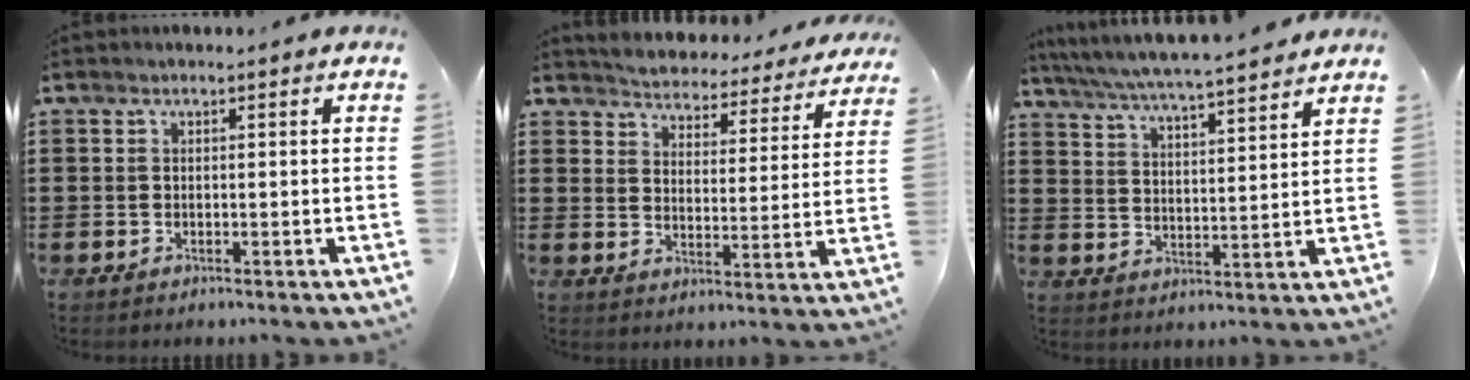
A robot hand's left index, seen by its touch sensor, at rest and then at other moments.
{"total": 4.0, "force": [4.0, -0.1, -0.3], "torque": [-0.021, -0.038, 0.064]}
{"total": 5.0, "force": [4.7, -0.4, 1.6], "torque": [-0.052, -0.033, 0.077]}